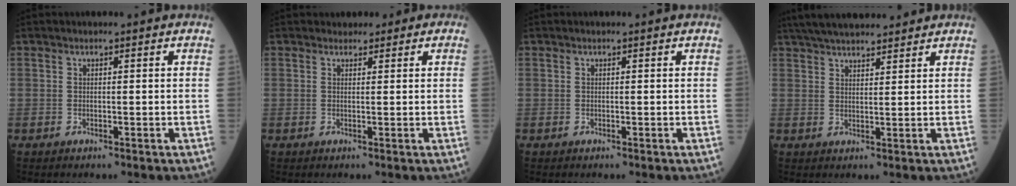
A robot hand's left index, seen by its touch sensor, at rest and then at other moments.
{"total": 1.8, "force": [1.2, 1.2, 0.3], "torque": [0.000, 0.005, 0.011]}
{"total": 0.0}
{"total": 11.2, "force": [9.8, 2.4, 5.0], "torque": [-0.075, 0.034, 0.149]}